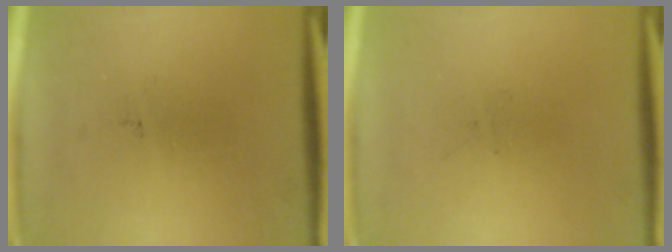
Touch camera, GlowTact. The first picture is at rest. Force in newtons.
{"total": 0.0}